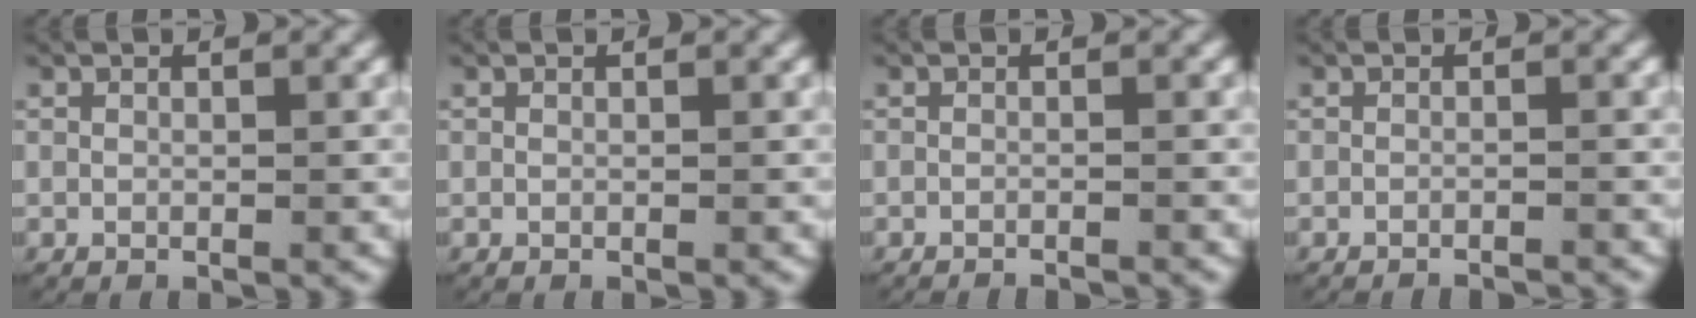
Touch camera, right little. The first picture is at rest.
{"total": 0.0}
{"total": 2.2, "force": [-2.2, 0.2, 0.2], "torque": [-0.005, -0.007, -0.032]}
{"total": 2.5, "force": [-2.5, 0.3, 0.3], "torque": [-0.002, -0.006, -0.038]}